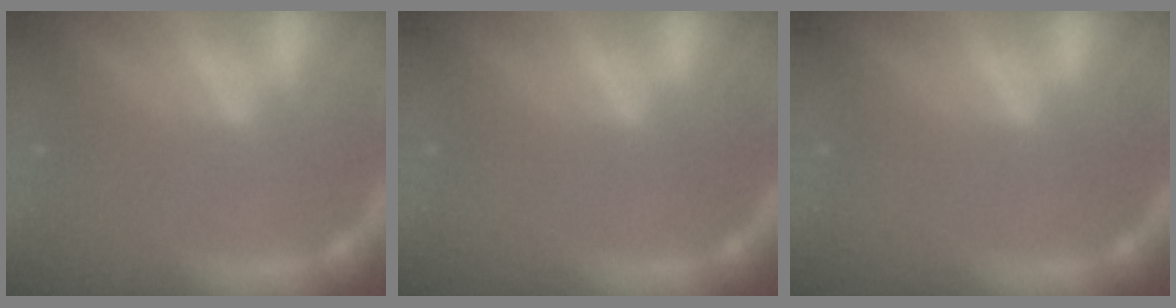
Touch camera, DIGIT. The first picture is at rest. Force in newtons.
{"total": 0.0}
{"total": 0.0}